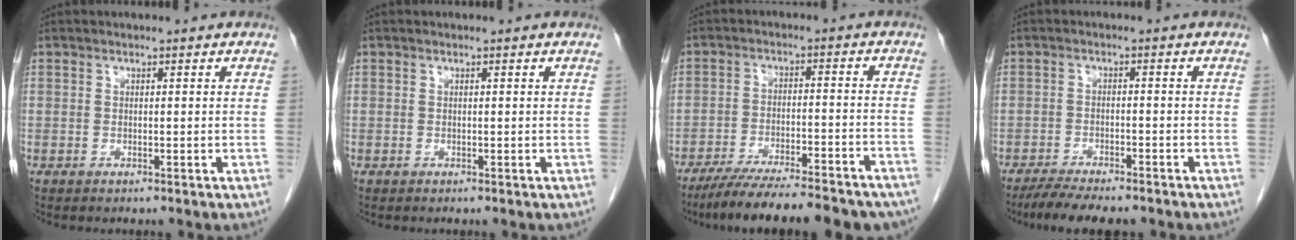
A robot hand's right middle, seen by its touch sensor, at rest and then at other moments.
{"total": 0.0}
{"total": 20.1, "force": [-17.5, 2.8, 9.6], "torque": [-0.112, -0.015, -0.244]}
{"total": 7.9, "force": [-6.9, 1.3, 3.8], "torque": [-0.058, -0.015, -0.109]}